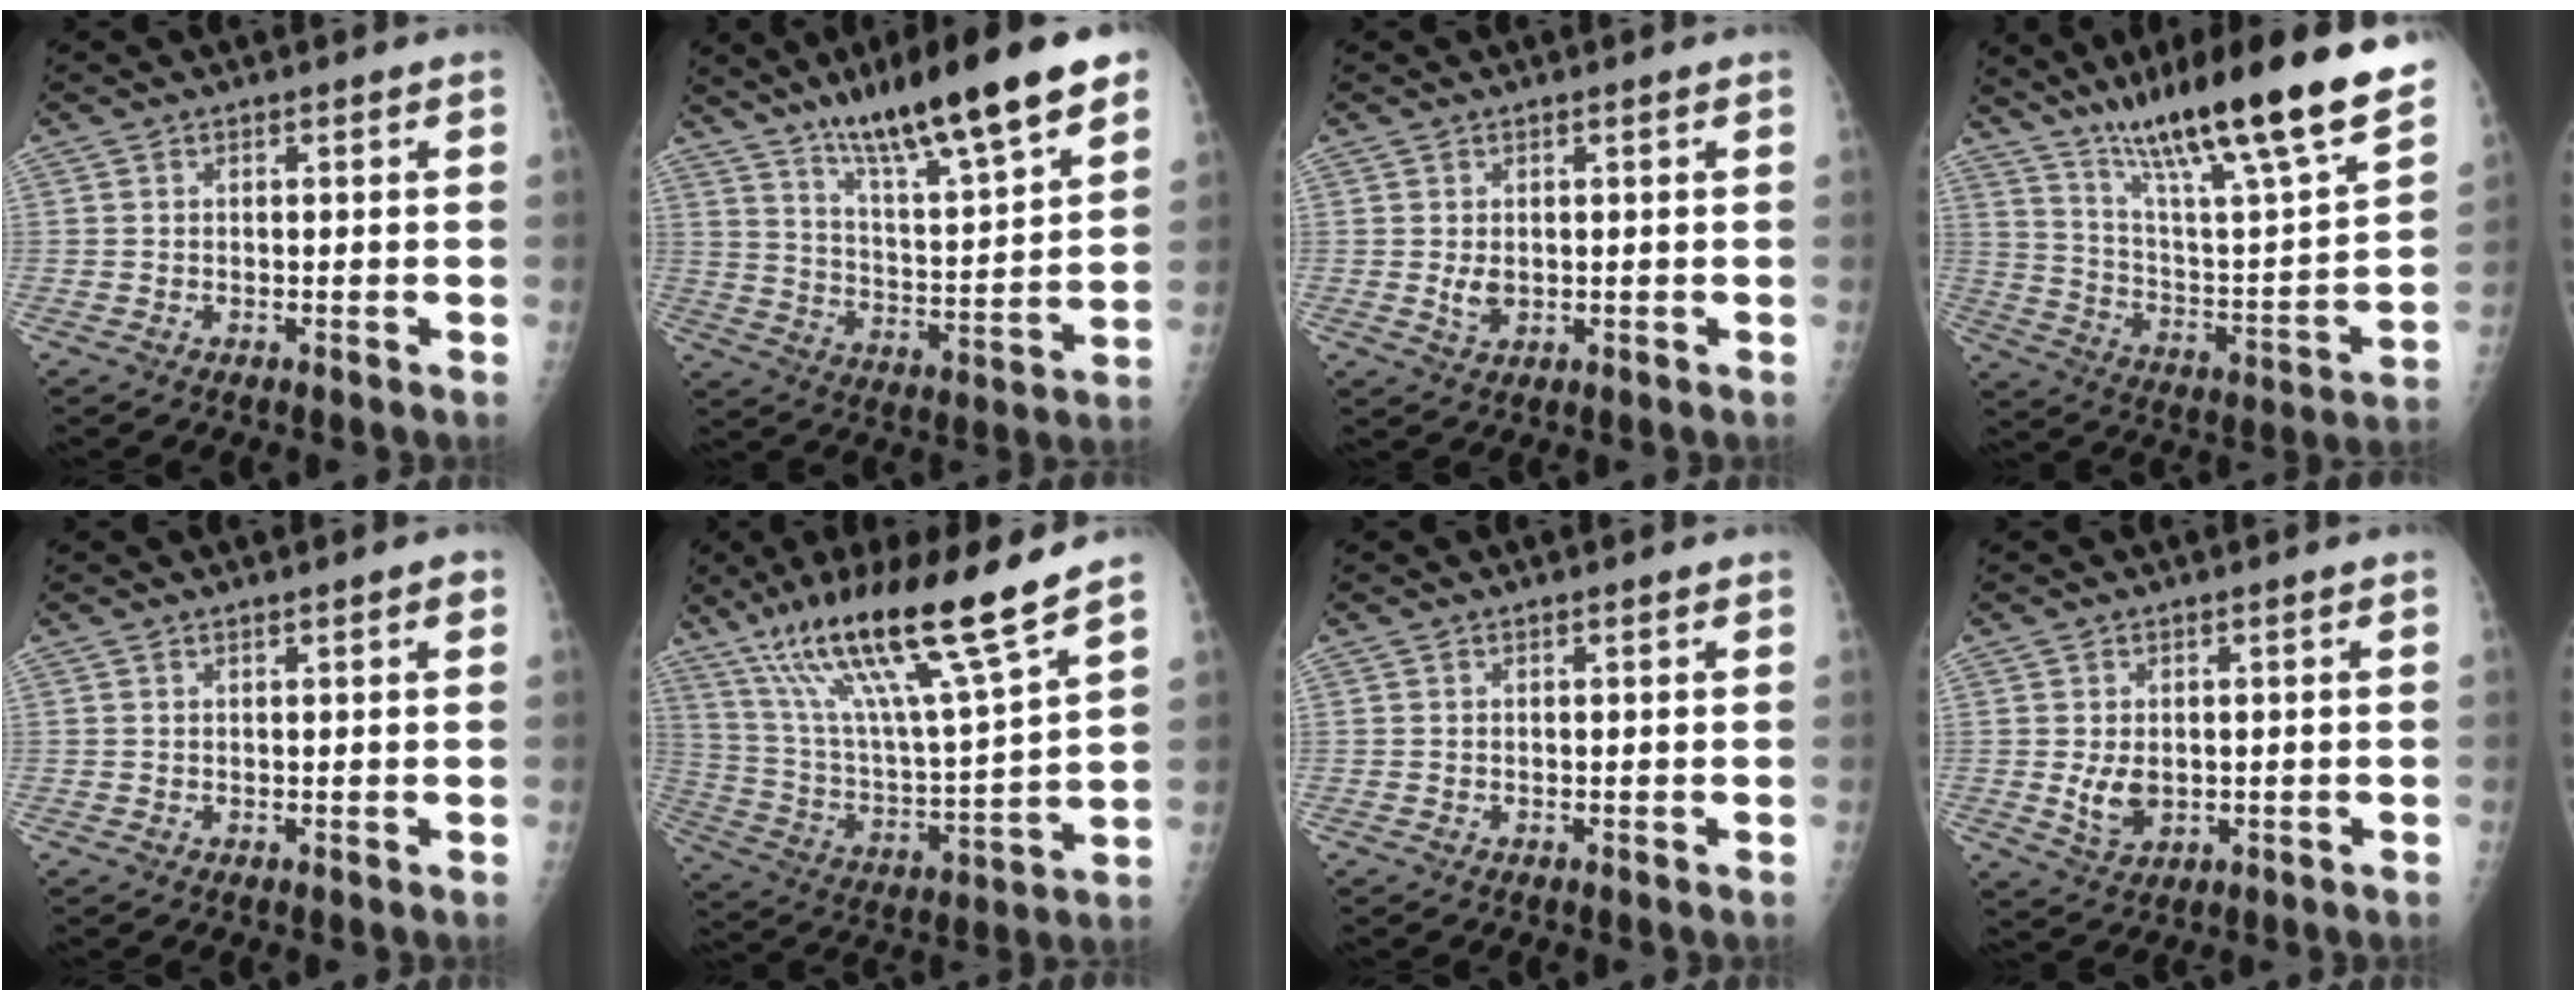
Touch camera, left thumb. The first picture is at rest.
{"total": 21.5, "force": [14.1, 3.5, 15.8], "torque": [-0.236, -0.057, 0.232]}
{"total": 2.4, "force": [0.2, 1.6, 1.8], "torque": [-0.027, -0.007, 0.011]}
{"total": 26.4, "force": [19.8, 2.6, 17.2], "torque": [-0.256, -0.082, 0.318]}
{"total": 1.7, "force": [1.0, 0.2, 1.3], "torque": [-0.018, -0.003, 0.014]}
{"total": 21.4, "force": [14.7, 0.9, 15.5], "torque": [-0.257, -0.062, 0.267]}
{"total": 0.7, "force": [0.5, 0.1, 0.5], "torque": [-0.006, 0.000, 0.006]}
{"total": 4.3, "force": [0.1, 2.9, 3.2], "torque": [-0.048, -0.010, 0.012]}